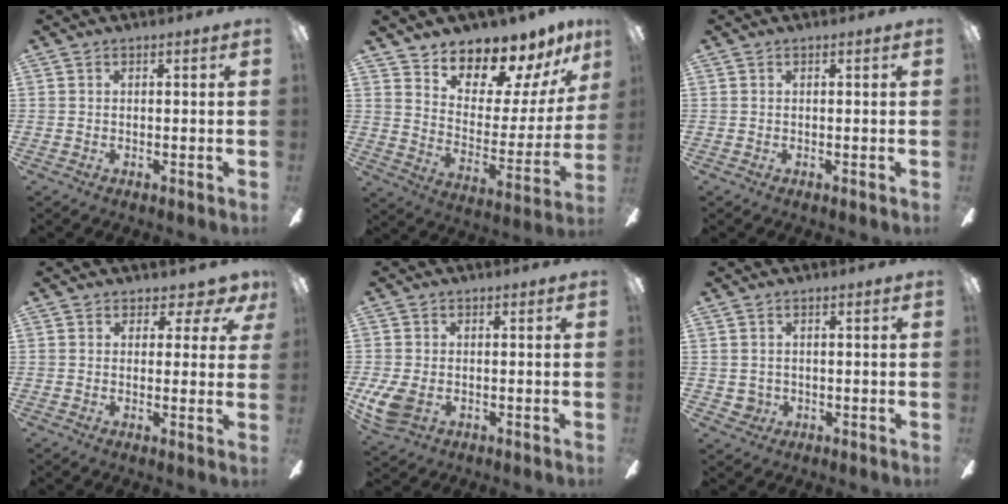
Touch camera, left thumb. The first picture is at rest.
{"total": 12.0, "force": [11.2, 3.6, 2.0], "torque": [-0.033, -0.114, 0.198]}
{"total": 0.0}
{"total": 3.9, "force": [2.4, 2.6, 1.6], "torque": [-0.009, -0.018, 0.038]}
{"total": 6.9, "force": [-1.8, 4.7, 4.7], "torque": [-0.112, -0.006, -0.035]}
{"total": 2.3, "force": [0.4, 2.2, 0.4], "torque": [-0.011, 0.003, 0.008]}